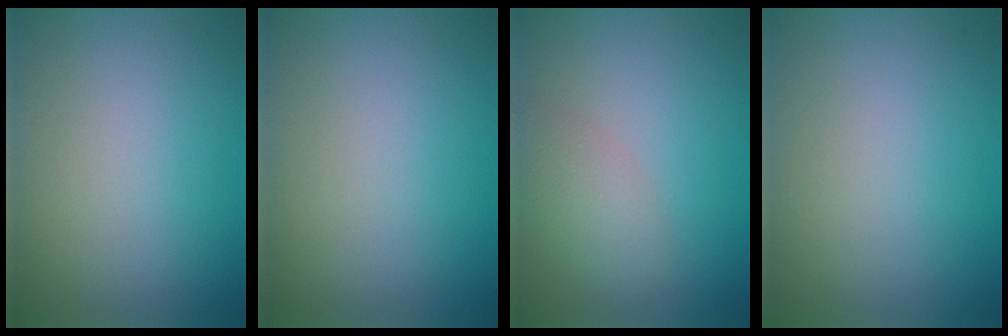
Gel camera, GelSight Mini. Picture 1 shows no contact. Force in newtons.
{"total": 0.0}
{"total": 2.8, "press": 2.8, "slide": 0.1}
{"total": 0.0}